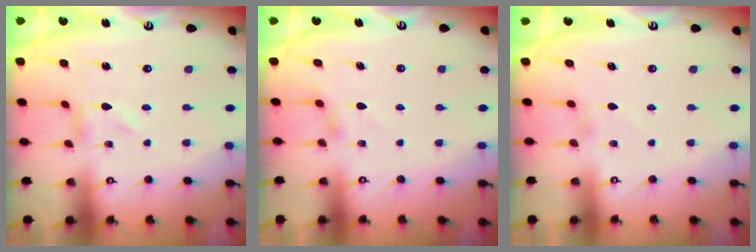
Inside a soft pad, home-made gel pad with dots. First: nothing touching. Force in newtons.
{"total": 2.4, "press": 2.4, "slide": 0.4}
{"total": 0.7, "press": 0.6, "slide": 0.3}